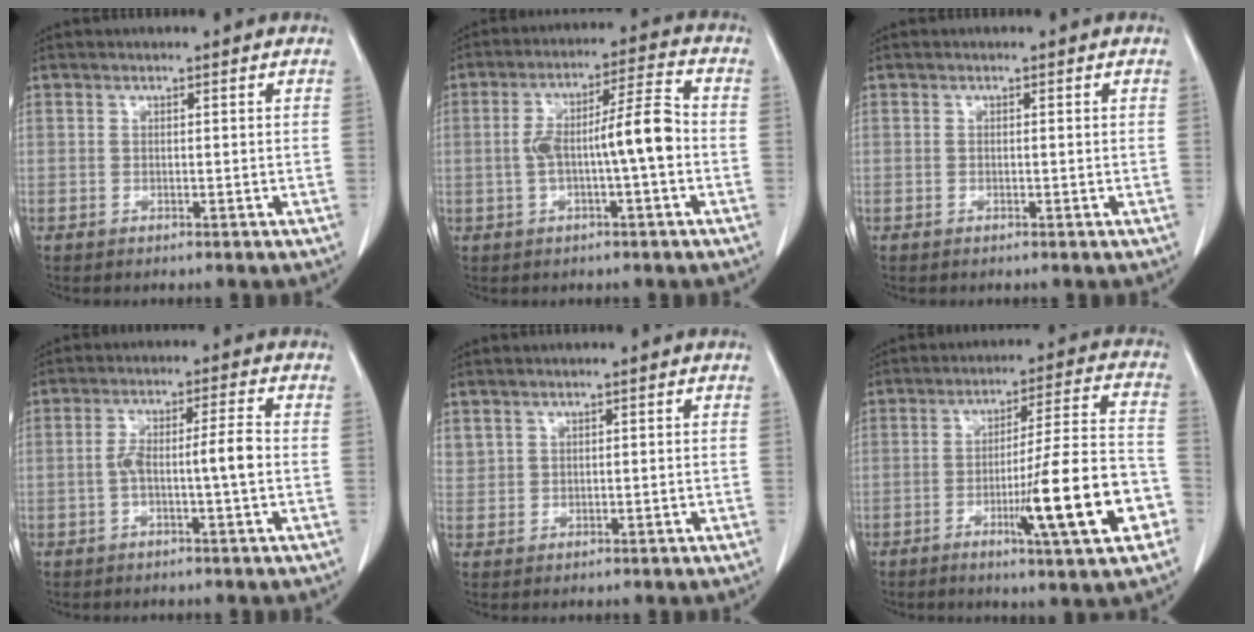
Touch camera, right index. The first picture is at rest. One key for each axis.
{"total": 9.3, "fx": -1.3, "fy": 0.9, "fz": 9.2, "tx": -0.162, "ty": 0.026, "tz": -0.023}
{"total": 0.0}
{"total": 5.7, "fx": -1.1, "fy": 0.2, "fz": 5.6, "tx": -0.107, "ty": 0.018, "tz": -0.015}
{"total": 1.8, "fx": 1.0, "fy": 1.4, "fz": 0.2, "tx": -0.002, "ty": 0.007, "tz": 0.022}
{"total": 15.5, "fx": -5.6, "fy": 0.7, "fz": 14.4, "tx": -0.220, "ty": 0.000, "tz": -0.083}